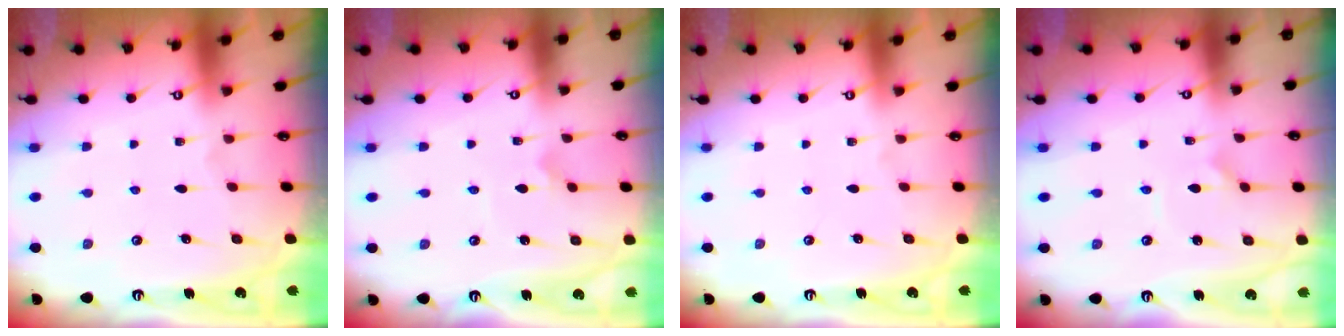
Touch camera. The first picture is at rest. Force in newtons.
{"total": 2.9, "press": 2.9, "slide": 0.2}
{"total": 0.0}
{"total": 2.1, "press": 2.1, "slide": 0.5}